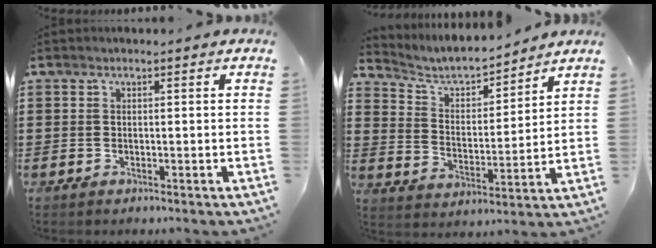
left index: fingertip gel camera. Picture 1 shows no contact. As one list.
[{"total": 5.0, "force": [4.7, 1.2, 1.3], "torque": [-0.051, -0.030, 0.075]}]